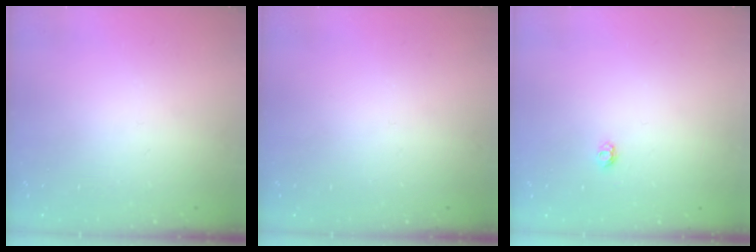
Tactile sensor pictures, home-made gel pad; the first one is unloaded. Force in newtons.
{"total": 0.0}
{"total": 2.9, "press": 2.9, "slide": 0.4}